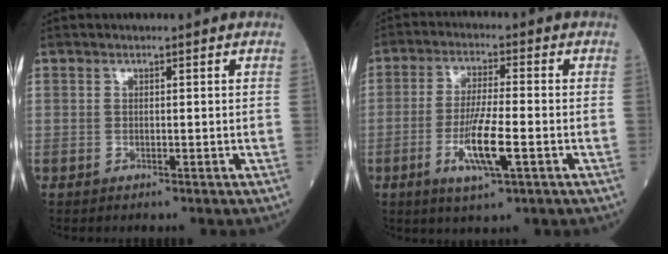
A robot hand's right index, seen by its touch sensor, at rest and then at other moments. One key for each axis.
{"total": 8.3, "fx": -2.6, "fy": 0.7, "fz": 7.9, "tx": -0.154, "ty": -0.011, "tz": -0.046}